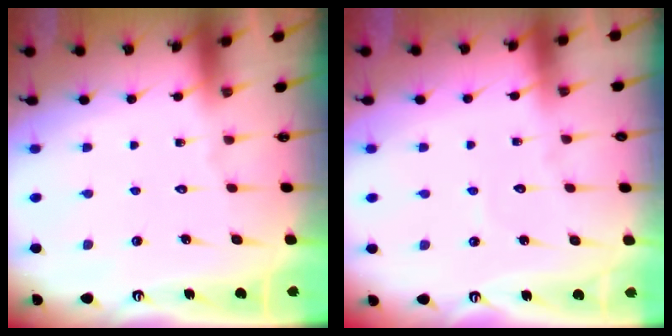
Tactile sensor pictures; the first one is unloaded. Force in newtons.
{"total": 2.7, "press": 2.7, "slide": 0.3}